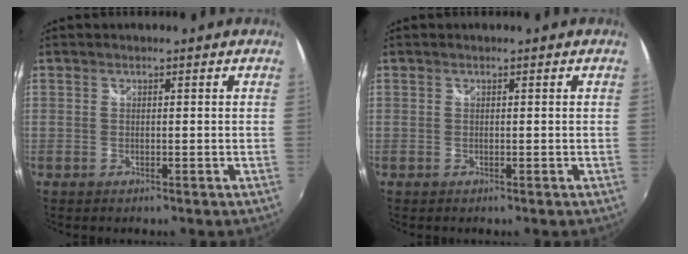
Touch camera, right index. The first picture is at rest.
{"total": 0.0}